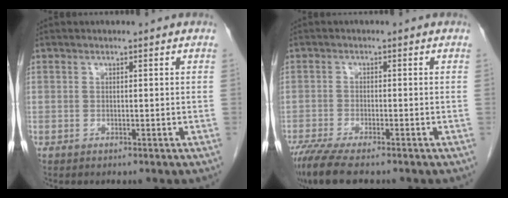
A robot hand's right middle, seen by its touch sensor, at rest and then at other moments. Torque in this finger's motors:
{"motor_torque": [1.18, -0.96, 0.05, 0.09]}